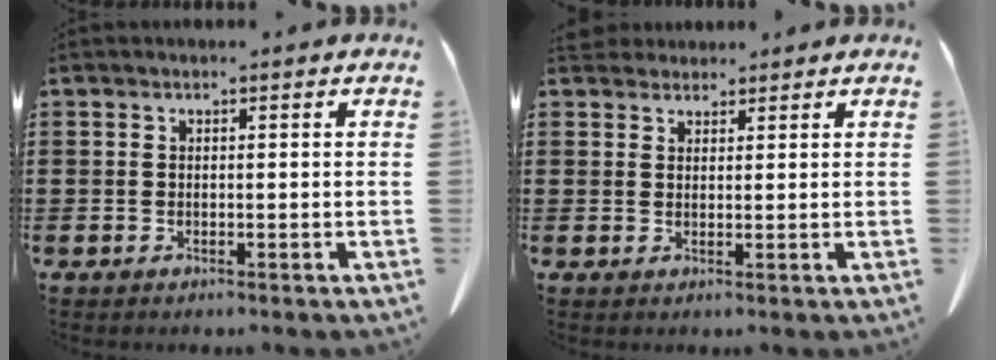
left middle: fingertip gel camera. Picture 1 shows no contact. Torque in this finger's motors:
{"motor_torque": [0.51, 0.29, 0.10, 0.01]}